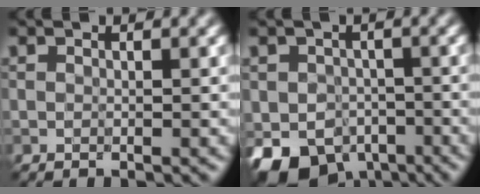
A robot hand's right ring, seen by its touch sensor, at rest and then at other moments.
{"total": 7.6, "force": [-4.1, 5.8, 3.0], "torque": [-0.042, -0.028, -0.062]}